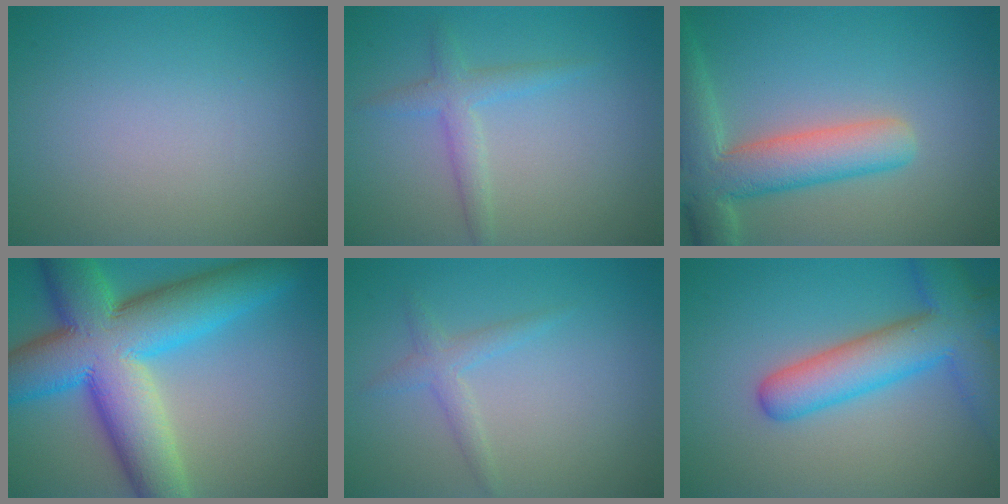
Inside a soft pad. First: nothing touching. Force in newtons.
{"total": 2.3, "press": 2.3, "slide": 0.1}
{"total": 7.3, "press": 7.3, "slide": 0.7}
{"total": 14.8, "press": 14.8, "slide": 0.4}
{"total": 1.7, "press": 1.7, "slide": 0.0}
{"total": 7.6, "press": 7.6, "slide": 0.4}